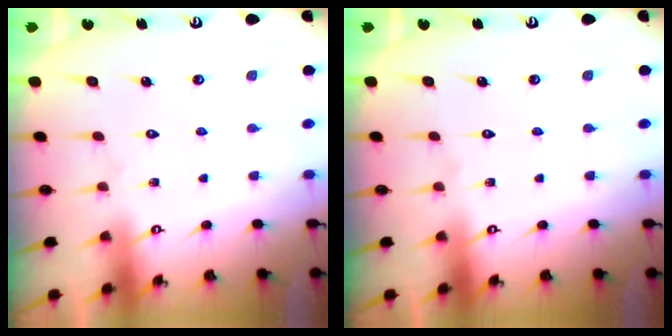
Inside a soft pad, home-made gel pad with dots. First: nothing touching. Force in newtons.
{"total": 0.0}